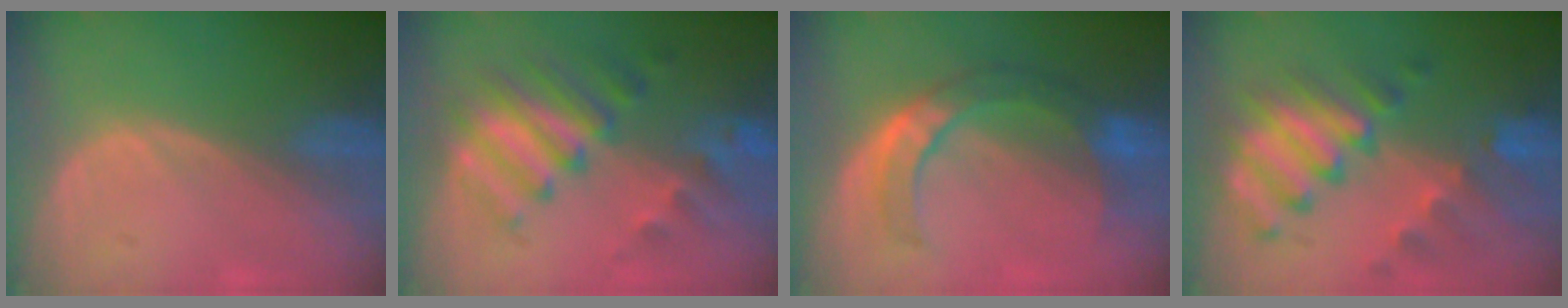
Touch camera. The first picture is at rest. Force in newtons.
{"total": 8.8, "press": 8.1, "slide": 3.4}
{"total": 7.4, "press": 7.2, "slide": 1.8}
{"total": 10.0, "press": 8.9, "slide": 4.6}